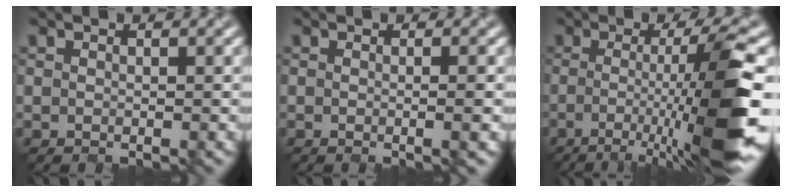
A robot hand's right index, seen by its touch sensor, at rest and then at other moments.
{"total": 1.7, "force": [-0.2, 0.5, 1.6], "torque": [-0.018, -0.003, -0.007]}
{"total": 11.1, "force": [-1.9, 1.8, 10.7], "torque": [-0.142, -0.010, -0.034]}